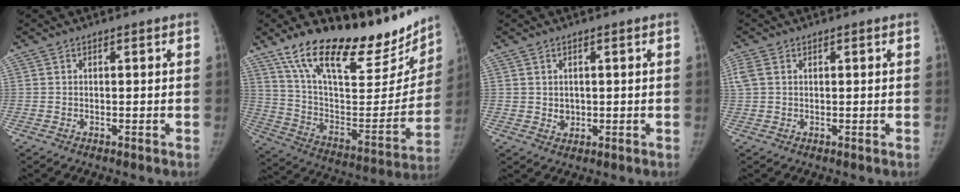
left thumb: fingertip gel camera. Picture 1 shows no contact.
{"total": 28.5, "force": [21.5, 10.3, 15.6], "torque": [-0.204, -0.085, 0.344]}
{"total": 1.9, "force": [0.2, 1.8, 0.8], "torque": [-0.006, -0.004, 0.010]}
{"total": 2.6, "force": [1.1, 1.6, 1.8], "torque": [-0.058, 0.010, 0.028]}